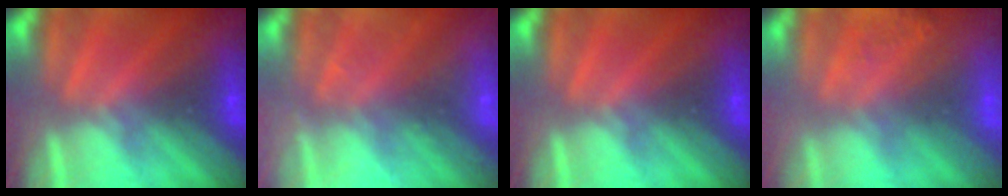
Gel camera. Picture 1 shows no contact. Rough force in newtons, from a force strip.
{"total": 2.6}
{"total": 0.0}
{"total": 8.0}